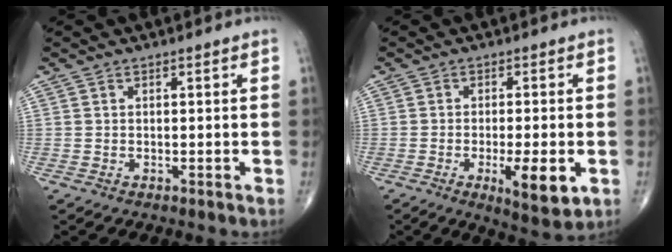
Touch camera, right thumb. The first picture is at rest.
{"total": 8.7, "force": [-2.7, 2.4, 8.0], "torque": [-0.118, -0.011, -0.036]}